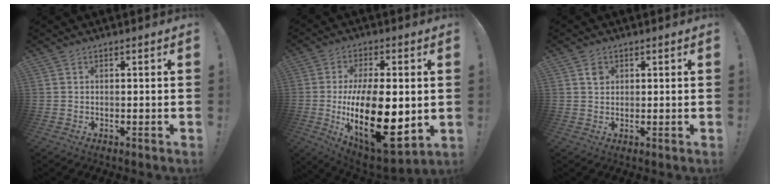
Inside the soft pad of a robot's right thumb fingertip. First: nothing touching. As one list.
[{"total": 25.2, "force": [-2.4, 11.4, 22.3], "torque": [-0.415, -0.015, -0.028]}, {"total": 2.2, "force": [0.9, 1.9, 0.7], "torque": [0.005, -0.005, 0.013]}]